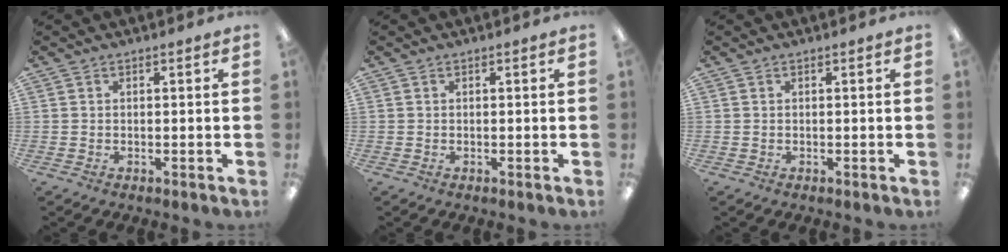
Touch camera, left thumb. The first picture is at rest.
{"total": 0.0}
{"total": 0.0}